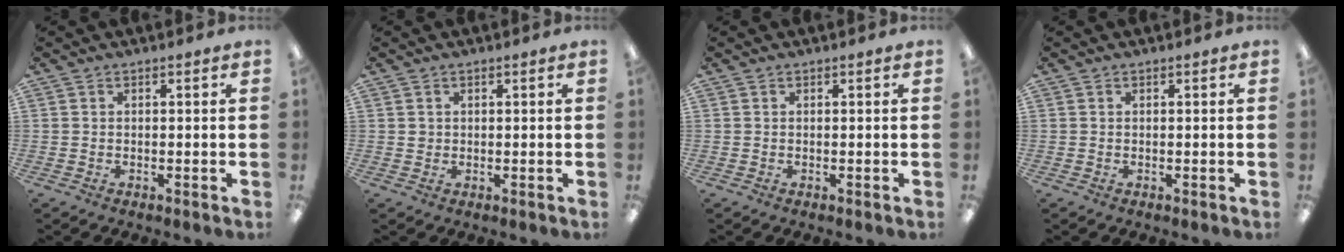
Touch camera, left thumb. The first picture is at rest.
{"total": 1.1, "force": [0.4, 1.0, 0.1], "torque": [-0.002, 0.004, 0.008]}
{"total": 0.0}
{"total": 0.0}